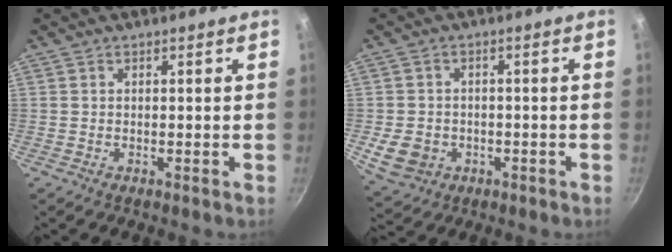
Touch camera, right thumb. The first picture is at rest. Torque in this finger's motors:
{"motor_torque": [0.55, 1.00, 0.78, 0.04, 0.19]}